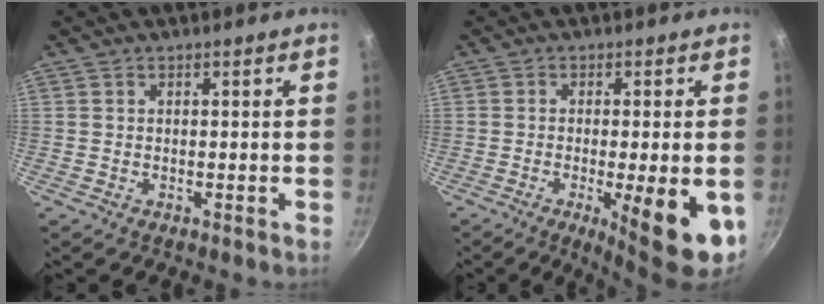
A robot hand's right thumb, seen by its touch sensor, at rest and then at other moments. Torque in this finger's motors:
{"motor_torque": [2.26, 2.31, 1.84, -0.34, 0.38]}